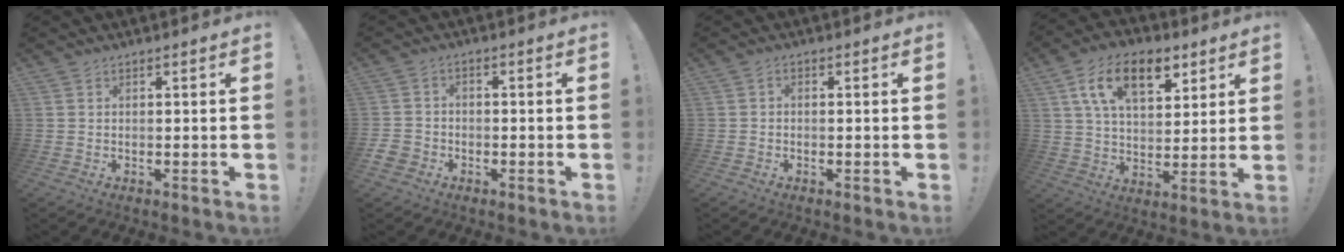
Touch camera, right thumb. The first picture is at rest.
{"total": 3.9, "force": [-2.5, 2.7, 1.3], "torque": [-0.032, 0.008, -0.048]}
{"total": 1.2, "force": [-1.0, 0.2, 0.7], "torque": [-0.010, 0.004, -0.018]}
{"total": 16.4, "force": [7.6, 9.2, 11.2], "torque": [-0.179, -0.016, 0.135]}